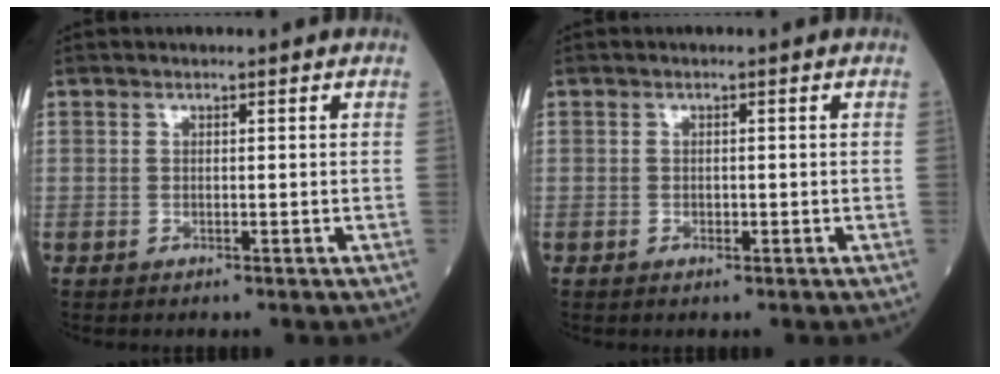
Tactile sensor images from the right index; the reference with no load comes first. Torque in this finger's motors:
{"motor_torque": [0.05, -0.03, -0.04, -0.01]}